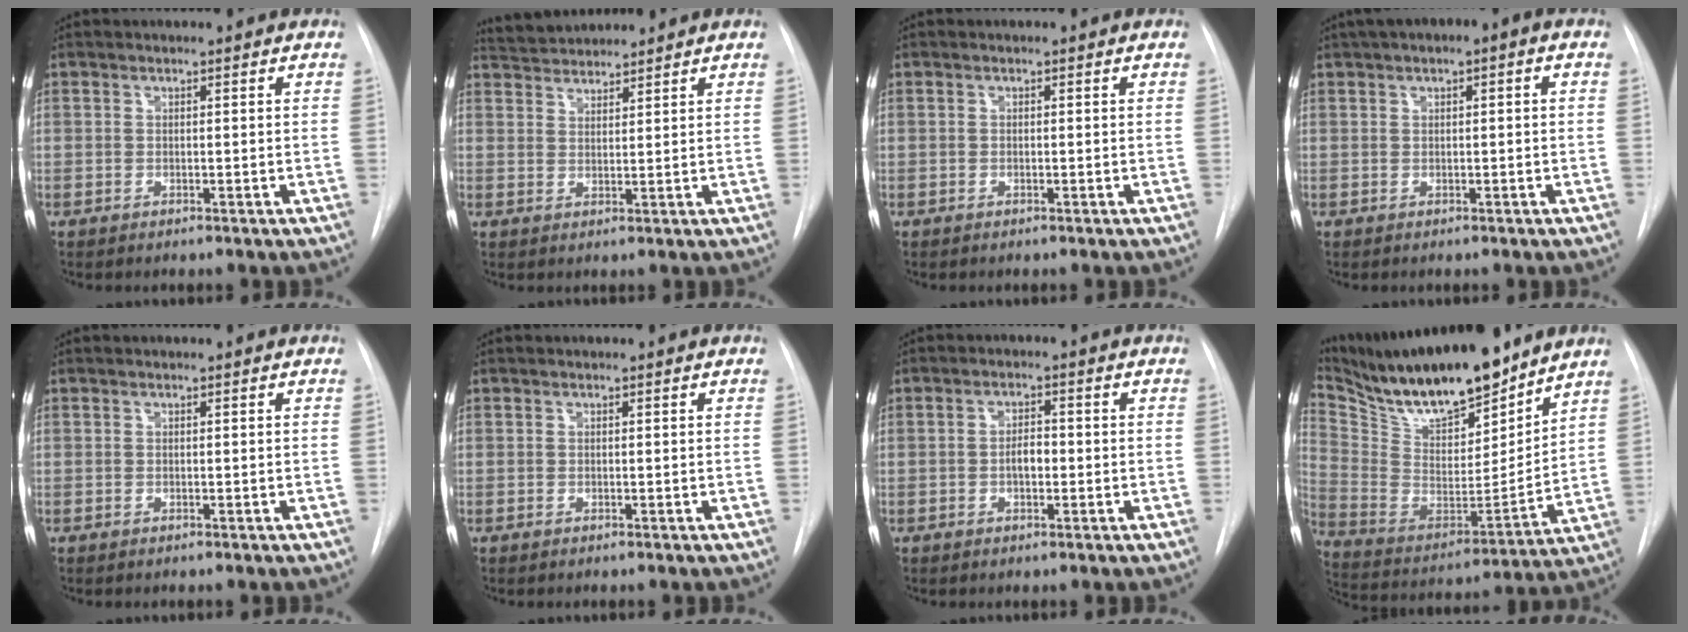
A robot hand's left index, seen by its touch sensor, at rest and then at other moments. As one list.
[{"total": 5.1, "force": [5.0, 0.5, 0.4], "torque": [-0.012, 0.028, 0.093]}, {"total": 0.0}, {"total": 4.5, "force": [1.8, 1.3, 3.9], "torque": [-0.064, 0.025, 0.023]}, {"total": 0.0}, {"total": 0.0}, {"total": 2.8, "force": [-0.6, 1.6, 2.3], "torque": [-0.035, 0.006, -0.009]}, {"total": 22.8, "force": [19.1, 5.2, 11.3], "torque": [-0.210, -0.015, 0.328]}]